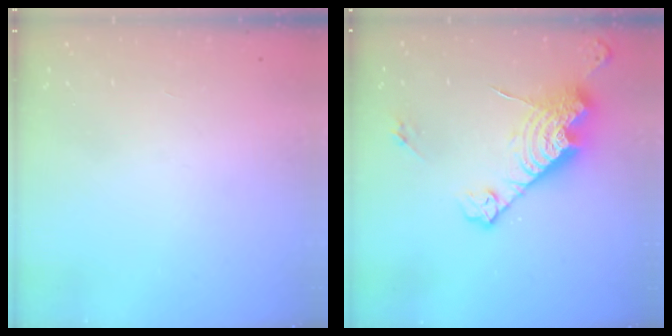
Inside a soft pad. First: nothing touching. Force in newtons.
{"total": 16.6, "press": 16.5, "slide": 1.4}